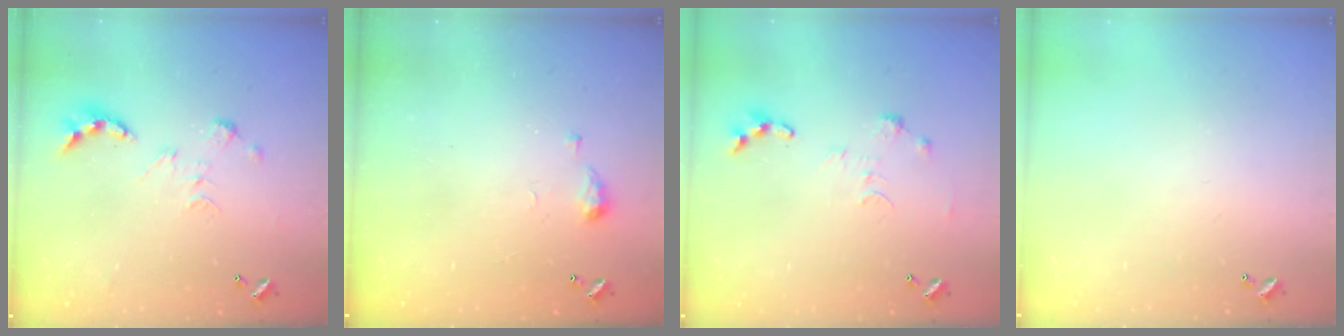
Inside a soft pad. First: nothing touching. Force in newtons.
{"total": 5.2, "press": 5.1, "slide": 0.7}
{"total": 0.7, "press": 0.7, "slide": 0.1}
{"total": 0.0}